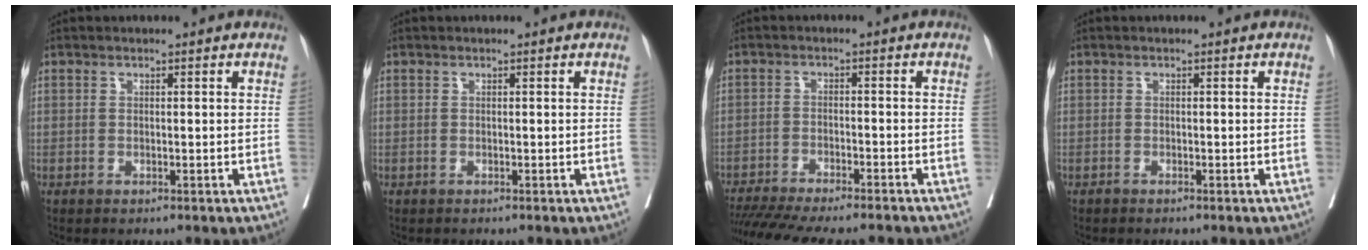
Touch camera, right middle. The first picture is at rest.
{"total": 0.0}
{"total": 17.5, "force": [-15.5, 2.3, 7.8], "torque": [-0.153, -0.033, -0.219]}
{"total": 0.0}